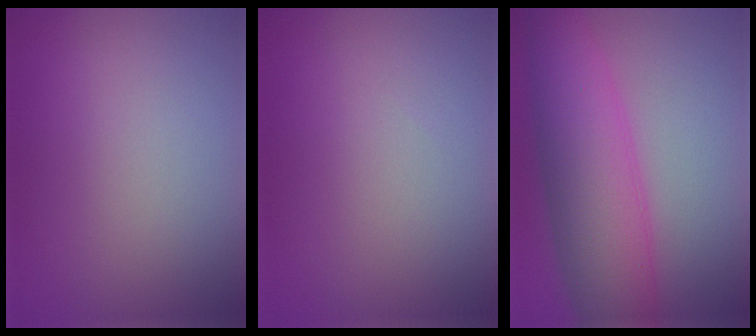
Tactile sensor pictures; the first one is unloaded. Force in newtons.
{"total": 0.0}
{"total": 8.9, "press": 8.9, "slide": 0.0}